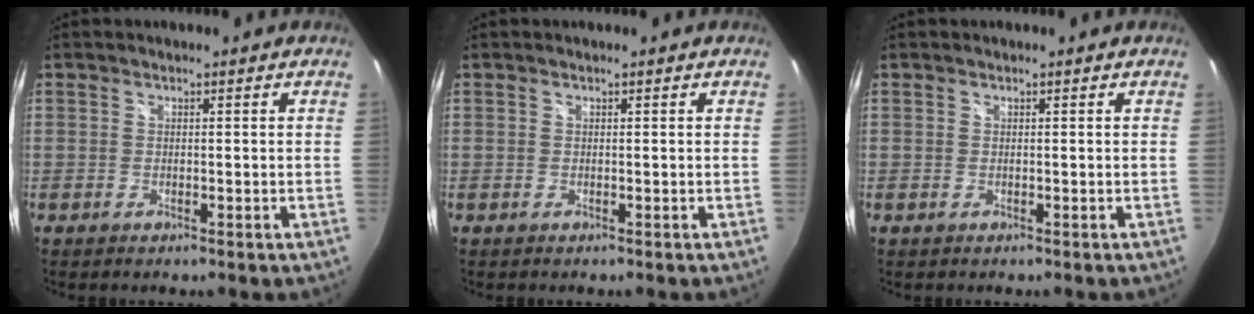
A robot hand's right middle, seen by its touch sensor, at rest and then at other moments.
{"total": 0.0}
{"total": 0.0}